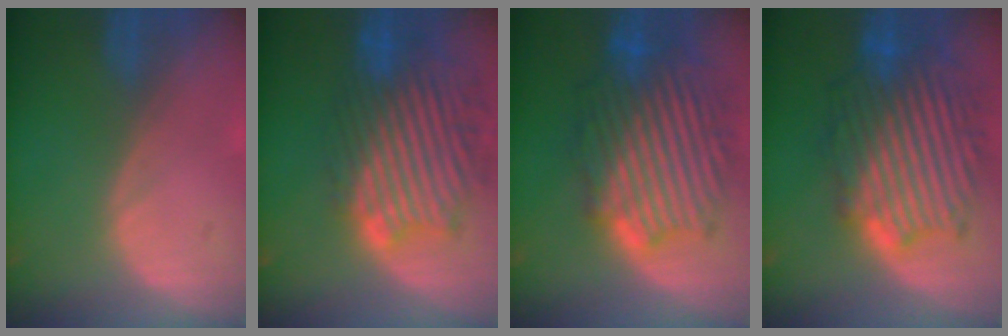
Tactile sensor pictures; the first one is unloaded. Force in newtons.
{"total": 13.1, "press": 11.6, "slide": 6.2}
{"total": 13.2, "press": 13.2, "slide": 0.8}
{"total": 13.2, "press": 13.2, "slide": 1.0}